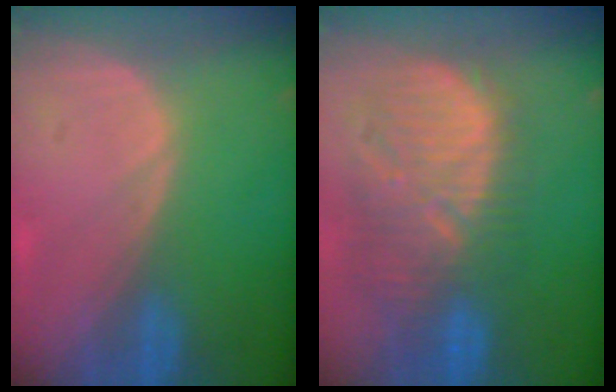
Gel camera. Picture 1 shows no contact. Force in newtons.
{"total": 12.2, "press": 11.3, "slide": 4.5}